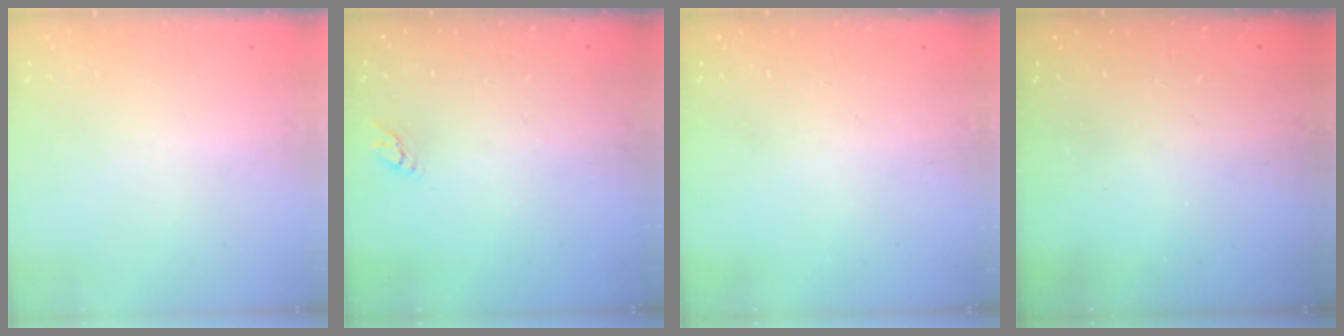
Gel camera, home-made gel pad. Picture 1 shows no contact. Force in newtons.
{"total": 2.9, "press": 2.9, "slide": 0.2}
{"total": 0.0}
{"total": 0.0}